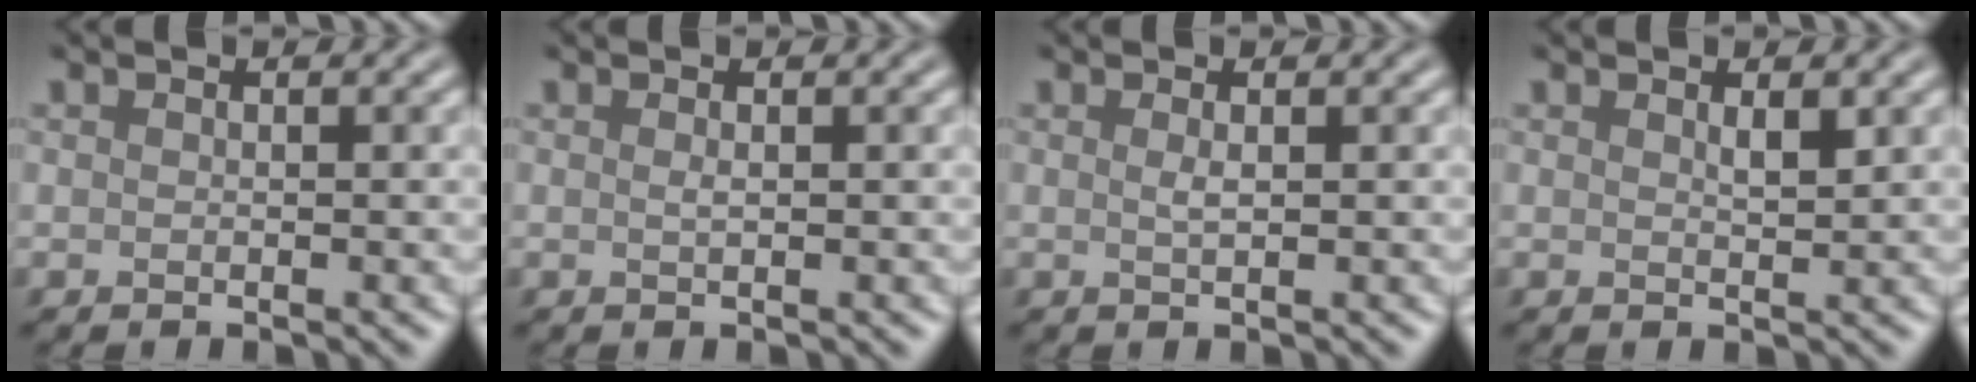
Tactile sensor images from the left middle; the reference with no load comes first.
{"total": 0.5, "force": [0.1, 0.1, 0.5], "torque": [-0.011, 0.002, 0.002]}
{"total": 0.8, "force": [0.2, 0.2, 0.8], "torque": [-0.015, 0.002, 0.004]}
{"total": 1.1, "force": [0.7, 0.2, 0.8], "torque": [-0.014, -0.002, 0.012]}